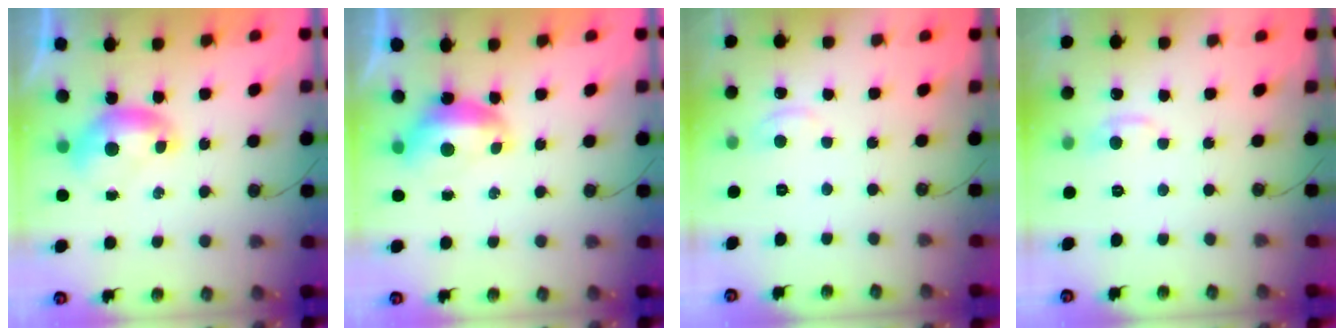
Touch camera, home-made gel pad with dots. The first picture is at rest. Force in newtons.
{"total": 3.2, "press": 3.1, "slide": 0.6}
{"total": 1.7, "press": 1.5, "slide": 0.6}
{"total": 1.1, "press": 0.7, "slide": 0.8}